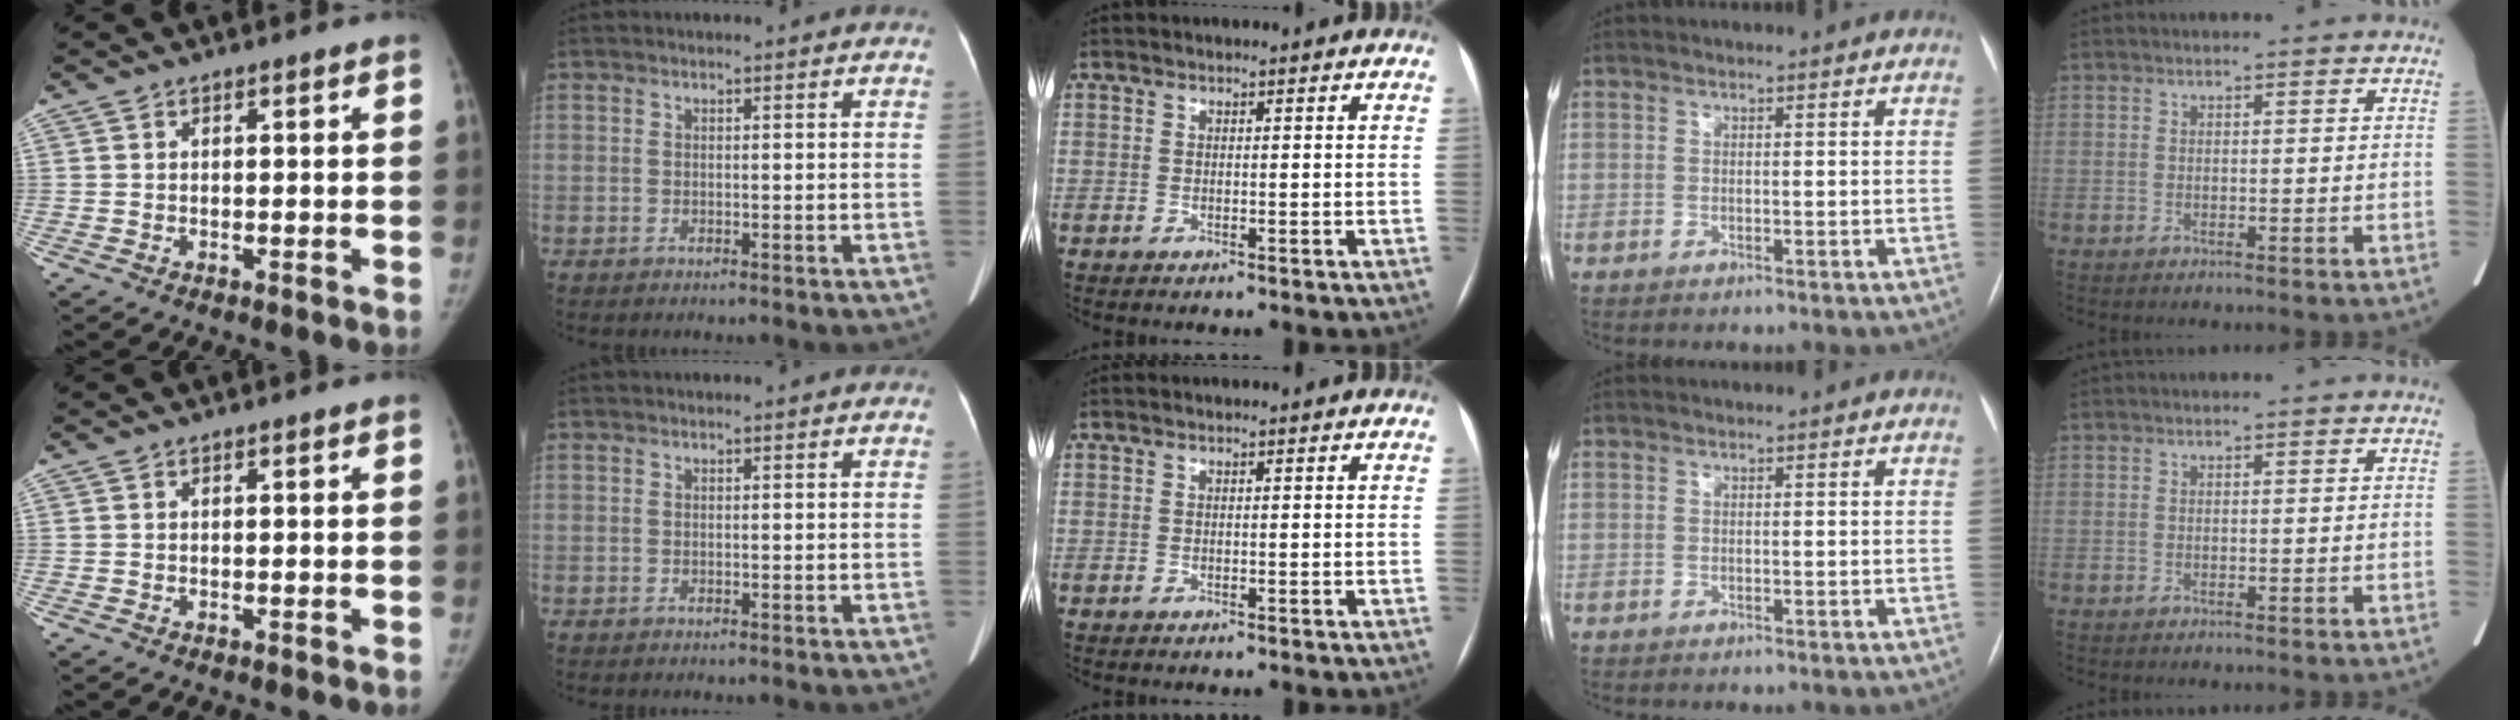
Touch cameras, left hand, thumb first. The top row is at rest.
{}